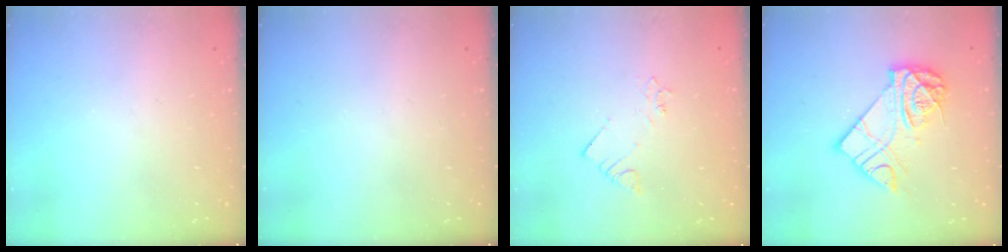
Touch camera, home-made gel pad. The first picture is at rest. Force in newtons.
{"total": 0.0}
{"total": 2.1, "press": 2.1, "slide": 0.4}
{"total": 13.6, "press": 13.6, "slide": 1.1}